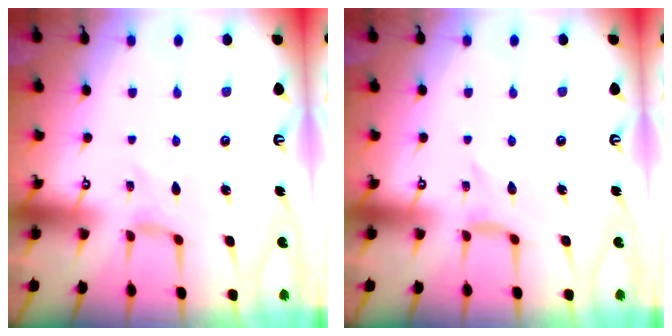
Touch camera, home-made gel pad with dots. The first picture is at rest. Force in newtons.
{"total": 0.0}